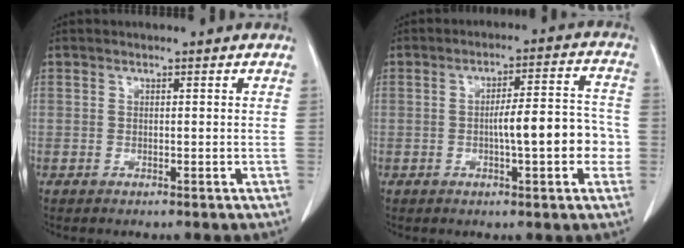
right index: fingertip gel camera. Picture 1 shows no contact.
{"total": 9.4, "force": [-1.6, 1.9, 9.0], "torque": [-0.132, 0.027, -0.021]}